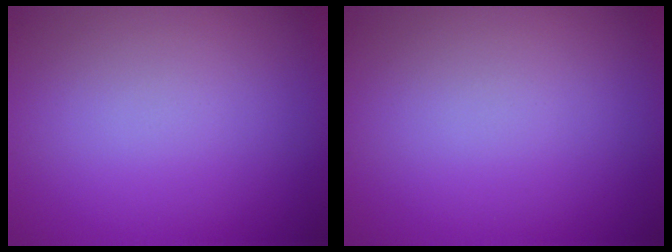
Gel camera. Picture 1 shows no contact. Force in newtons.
{"total": 0.0}